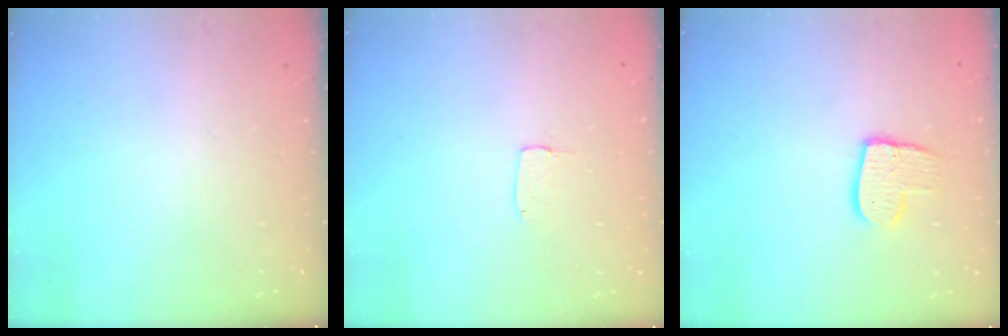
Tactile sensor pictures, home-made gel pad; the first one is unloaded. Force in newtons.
{"total": 2.9, "press": 2.9, "slide": 0.2}
{"total": 9.8, "press": 9.8, "slide": 0.7}